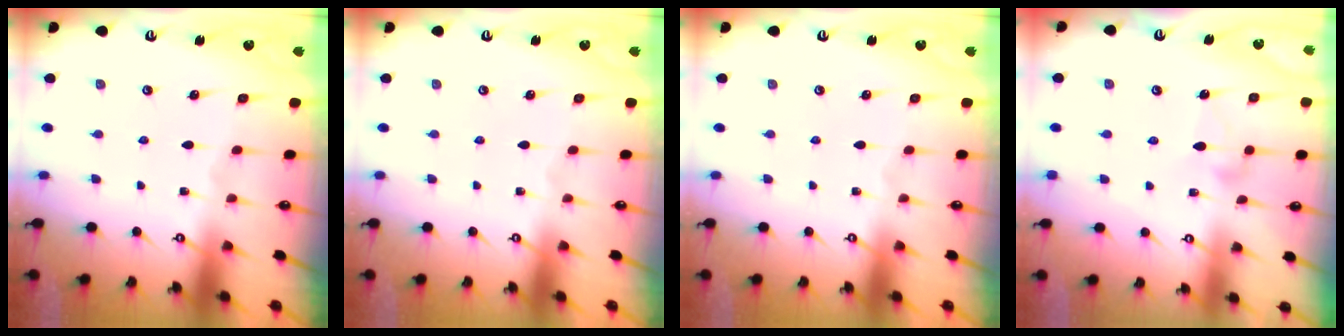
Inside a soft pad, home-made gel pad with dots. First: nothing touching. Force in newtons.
{"total": 0.0}
{"total": 0.0}
{"total": 5.8, "press": 5.8, "slide": 0.4}